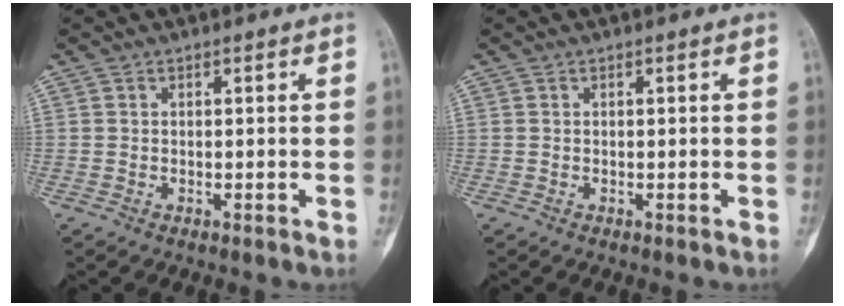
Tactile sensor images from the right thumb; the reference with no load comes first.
{"total": 0.0}